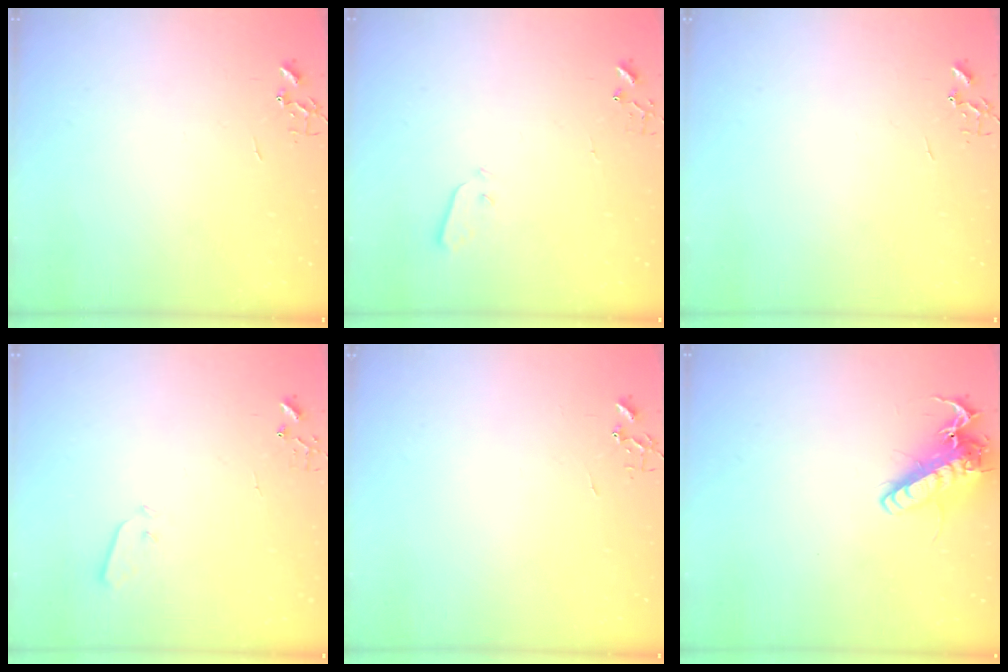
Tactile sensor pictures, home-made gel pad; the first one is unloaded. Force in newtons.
{"total": 3.0, "press": 3.0, "slide": 0.3}
{"total": 0.0}
{"total": 3.0, "press": 2.9, "slide": 0.7}
{"total": 0.0}
{"total": 16.5, "press": 16.3, "slide": 2.7}